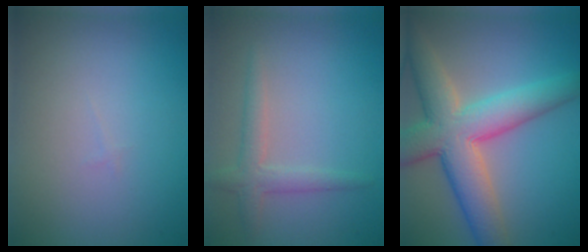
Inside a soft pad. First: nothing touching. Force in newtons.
{"total": 2.3, "press": 2.3, "slide": 0.1}
{"total": 9.0, "press": 9.0, "slide": 0.5}